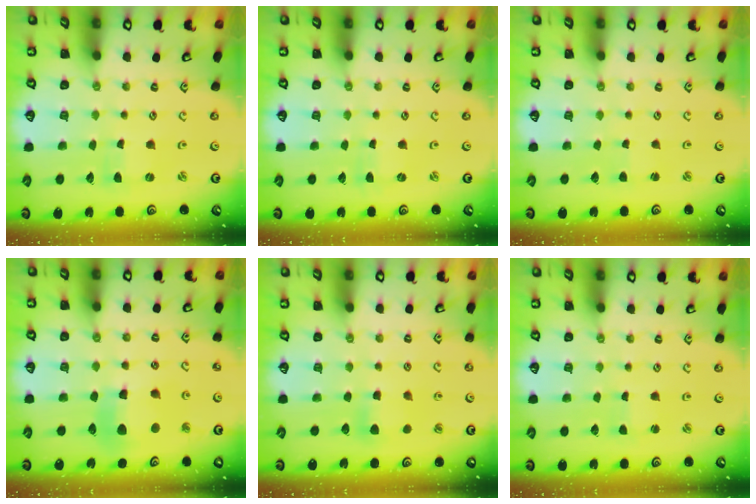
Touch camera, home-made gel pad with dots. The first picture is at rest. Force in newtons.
{"total": 0.0}
{"total": 1.6, "press": 1.6, "slide": 0.2}
{"total": 9.5, "press": 9.3, "slide": 1.7}
{"total": 5.7, "press": 5.6, "slide": 0.9}
{"total": 1.2, "press": 1.2, "slide": 0.1}